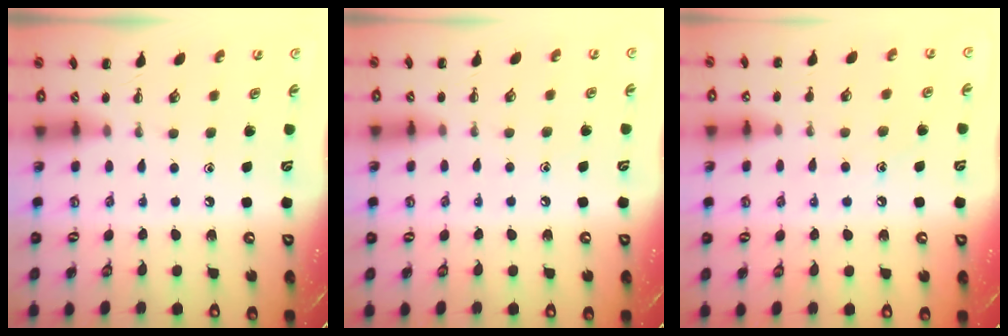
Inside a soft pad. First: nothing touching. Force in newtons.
{"total": 5.5, "press": 5.3, "slide": 1.6}
{"total": 8.0, "press": 7.8, "slide": 1.8}